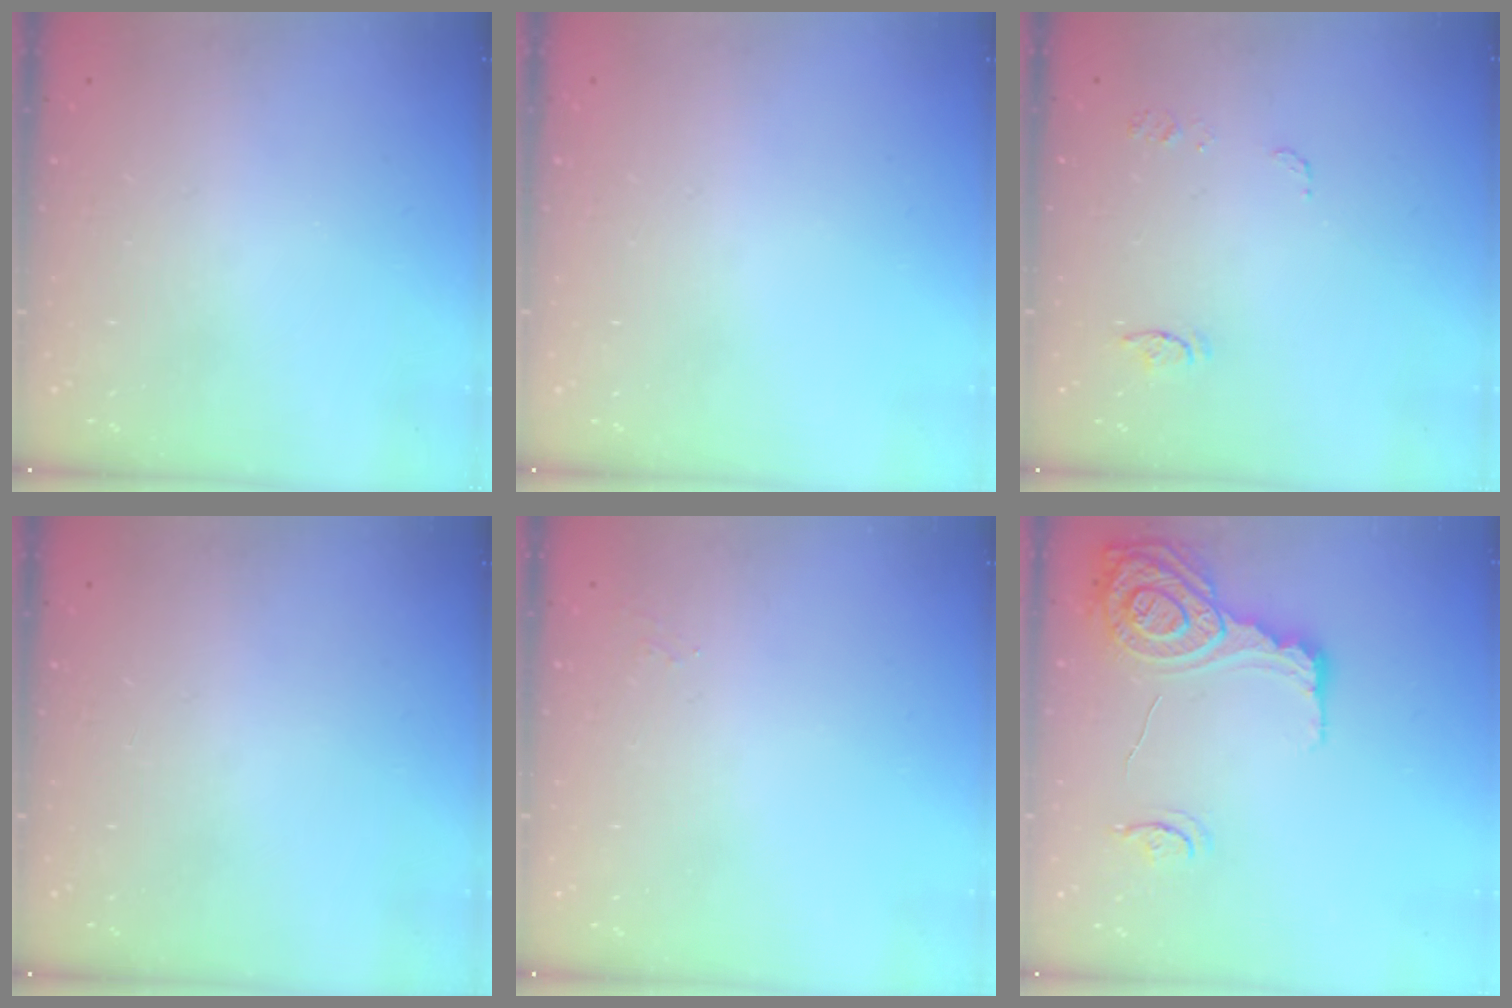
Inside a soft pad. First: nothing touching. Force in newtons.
{"total": 0.0}
{"total": 6.9, "press": 6.9, "slide": 0.5}
{"total": 0.0}
{"total": 5.1, "press": 5.1, "slide": 0.5}
{"total": 16.9, "press": 16.8, "slide": 1.4}